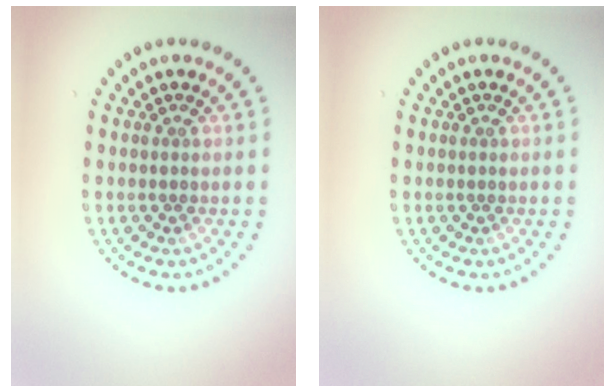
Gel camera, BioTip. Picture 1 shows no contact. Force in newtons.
{"total": 0.0}